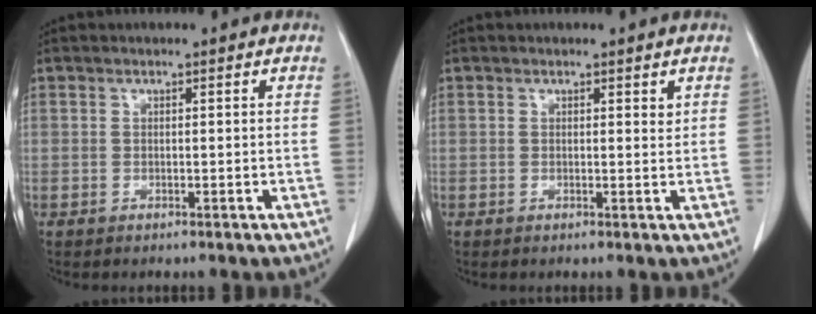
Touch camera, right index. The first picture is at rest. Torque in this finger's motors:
{"motor_torque": [-0.12, 0.13, -0.01, -0.01]}